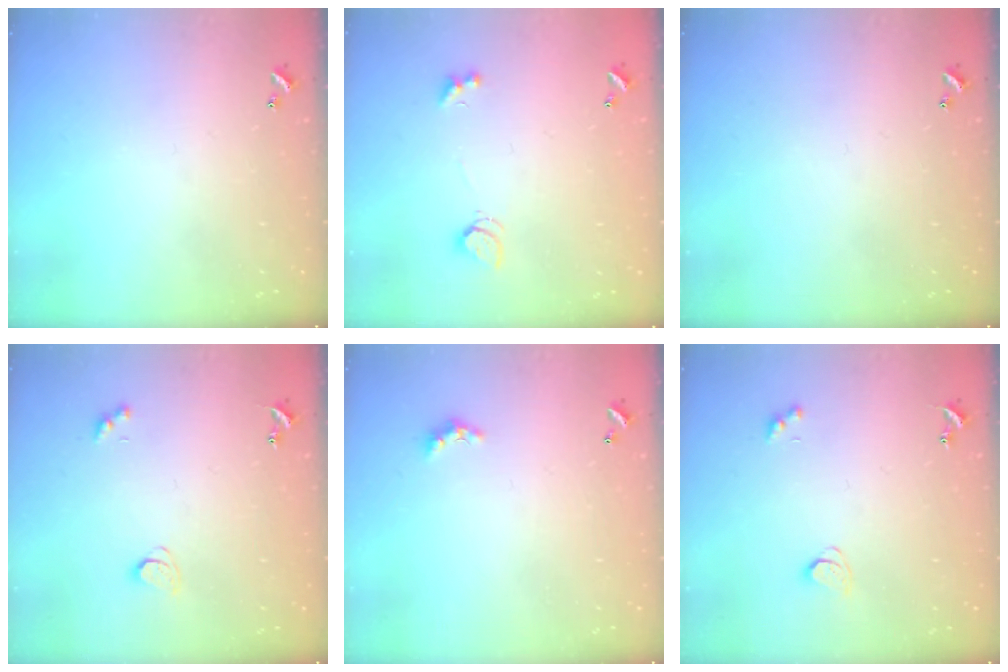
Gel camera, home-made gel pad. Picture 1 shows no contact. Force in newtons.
{"total": 2.5, "press": 2.4, "slide": 0.6}
{"total": 0.0}
{"total": 1.7, "press": 1.6, "slide": 0.4}
{"total": 2.0, "press": 1.9, "slide": 0.6}
{"total": 1.7, "press": 1.6, "slide": 0.4}